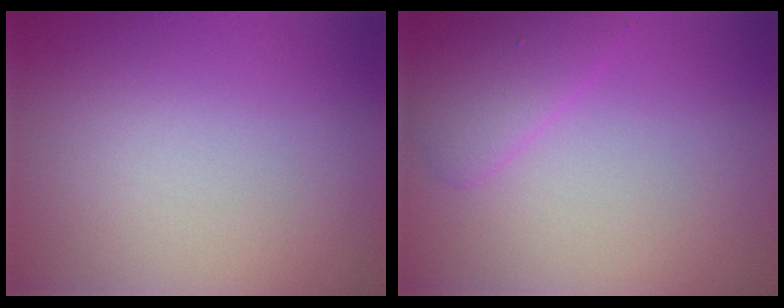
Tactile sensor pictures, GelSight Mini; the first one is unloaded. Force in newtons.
{"total": 2.7, "press": 2.7, "slide": 0.2}